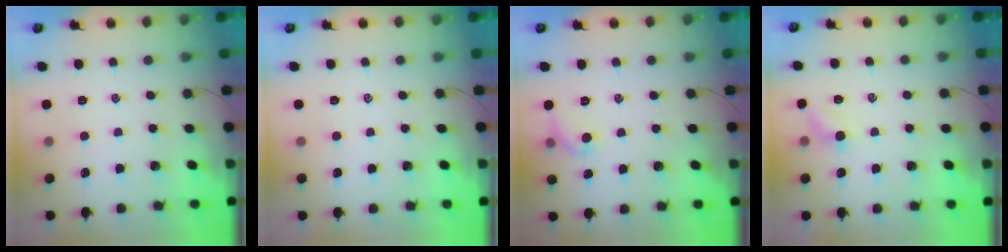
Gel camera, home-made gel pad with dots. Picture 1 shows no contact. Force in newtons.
{"total": 1.1, "press": 0.9, "slide": 0.5}
{"total": 5.5, "press": 5.4, "slide": 1.4}
{"total": 4.1, "press": 4.0, "slide": 1.0}